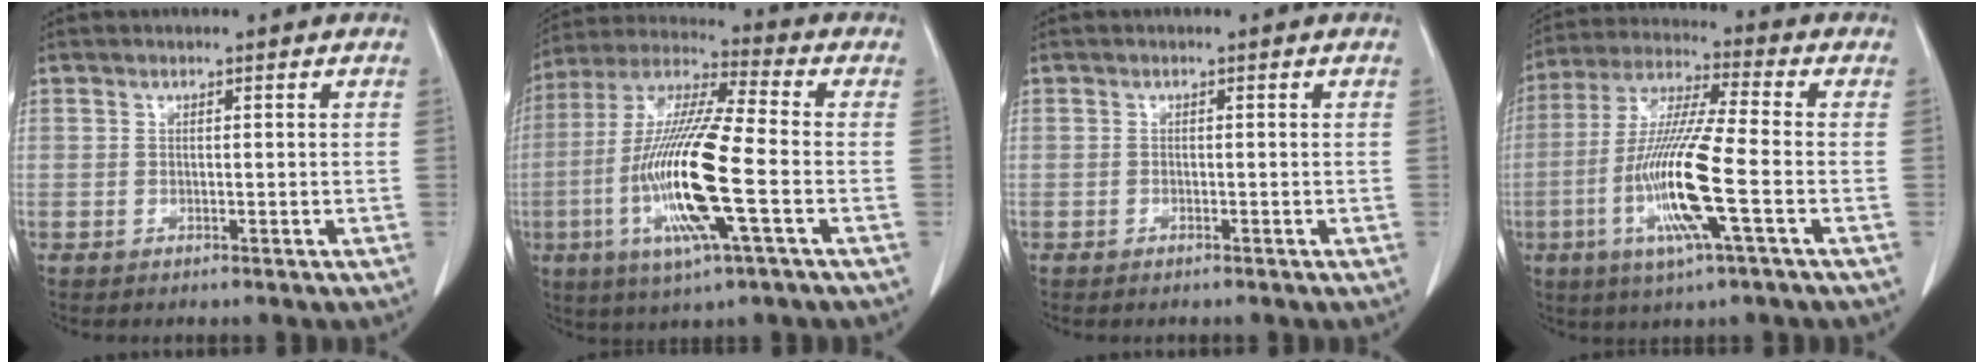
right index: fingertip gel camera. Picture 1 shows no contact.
{"total": 17.3, "force": [-4.1, 1.3, 16.8], "torque": [-0.348, -0.015, -0.081]}
{"total": 0.6, "force": [-0.5, 0.1, 0.3], "torque": [-0.011, -0.001, -0.007]}
{"total": 14.2, "force": [-3.9, 0.2, 13.6], "torque": [-0.281, -0.012, -0.080]}